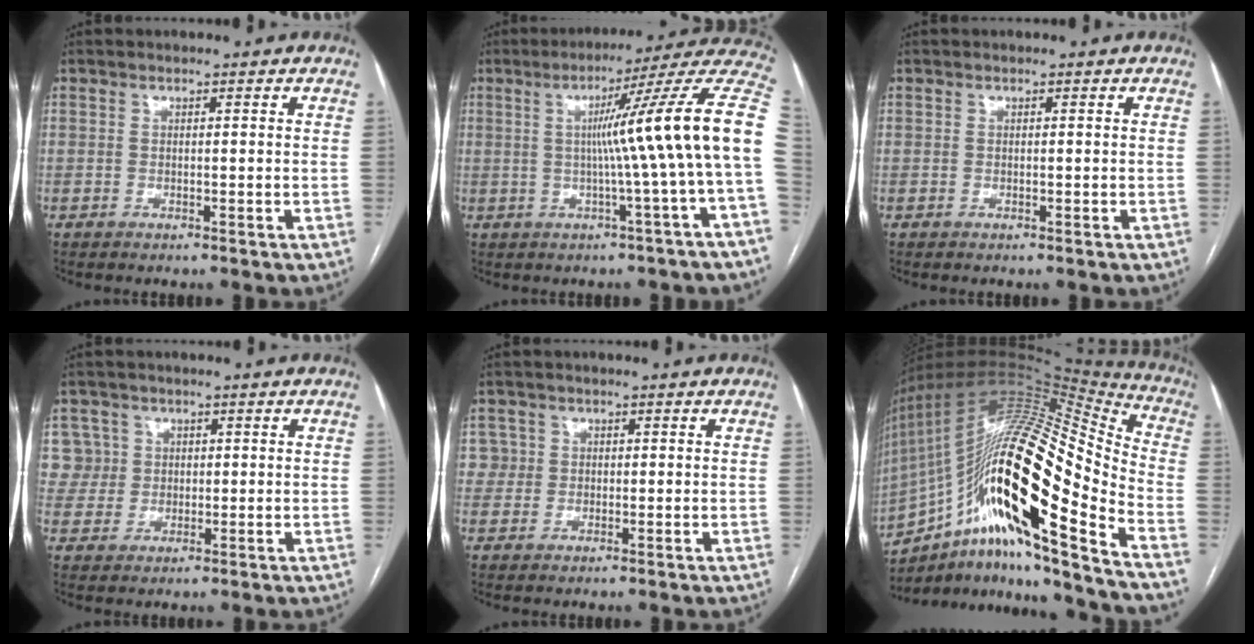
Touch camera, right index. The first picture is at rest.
{"total": 16.0, "force": [-0.1, -2.4, 15.8], "torque": [-0.197, 0.022, -0.009]}
{"total": 0.0}
{"total": 5.6, "force": [1.7, 5.3, -0.4], "torque": [0.021, 0.019, 0.040]}
{"total": 2.6, "force": [0.5, 2.6, -0.3], "torque": [0.023, 0.011, 0.007]}
{"total": 29.4, "force": [-13.9, 4.6, 25.5], "torque": [-0.435, 0.005, -0.239]}